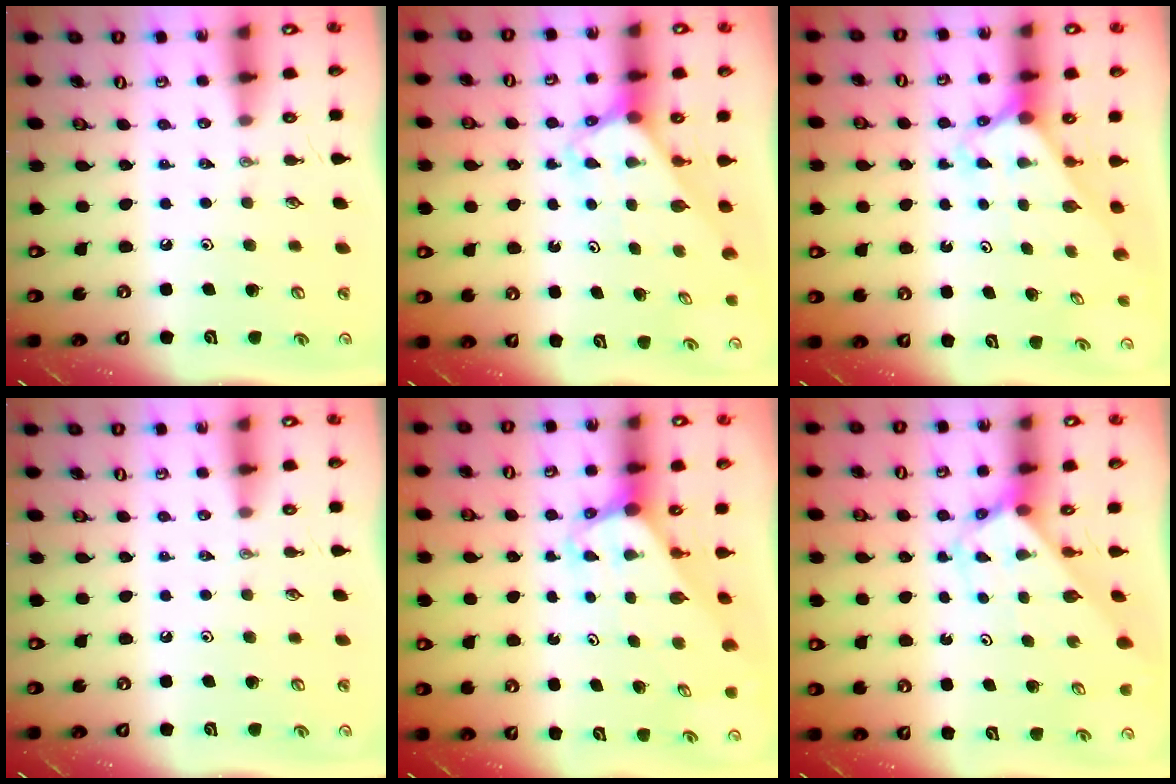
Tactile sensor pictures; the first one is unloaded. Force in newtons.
{"total": 2.6, "press": 2.6, "slide": 0.2}
{"total": 2.3, "press": 2.3, "slide": 0.2}
{"total": 0.0}
{"total": 3.3, "press": 3.3, "slide": 0.2}
{"total": 2.7, "press": 2.7, "slide": 0.1}